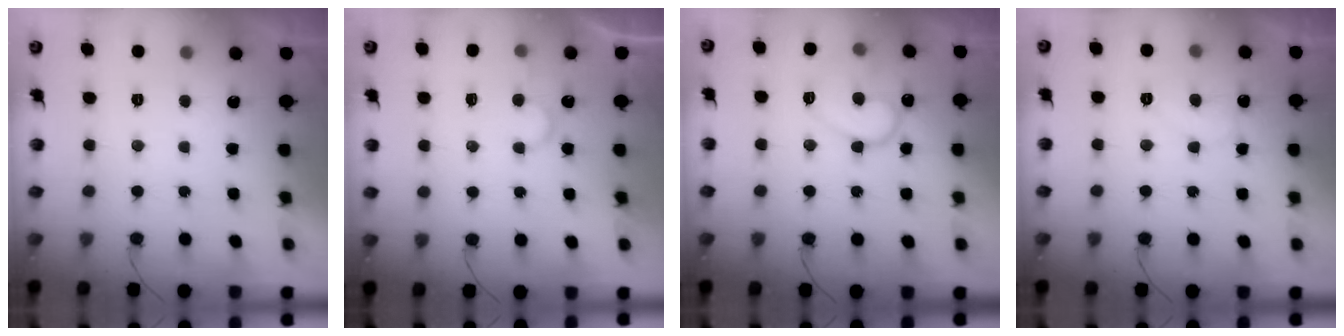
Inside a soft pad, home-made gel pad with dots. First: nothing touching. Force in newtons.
{"total": 5.8, "press": 5.8, "slide": 0.1}
{"total": 12.9, "press": 12.8, "slide": 1.4}
{"total": 6.3, "press": 6.3, "slide": 0.5}